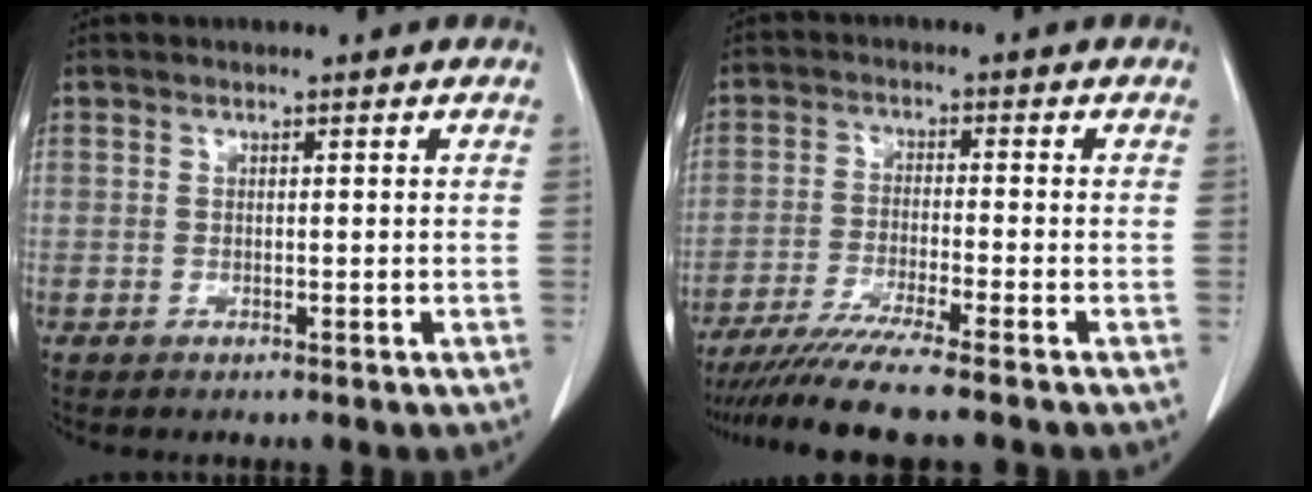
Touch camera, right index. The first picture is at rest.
{"total": 9.5, "force": [-7.8, -1.2, 5.2], "torque": [-0.076, -0.029, -0.129]}